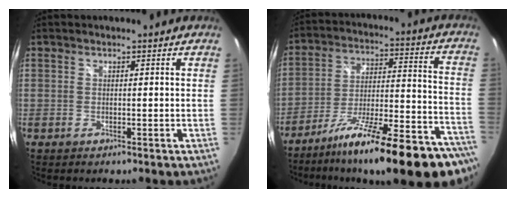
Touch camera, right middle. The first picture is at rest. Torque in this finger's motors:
{"motor_torque": [1.32, -0.82, 0.44, 0.21]}